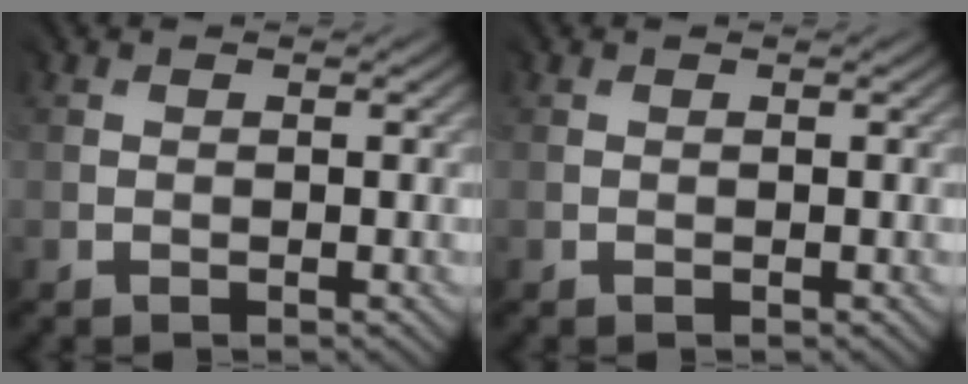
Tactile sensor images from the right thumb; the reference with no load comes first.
{"total": 0.0}